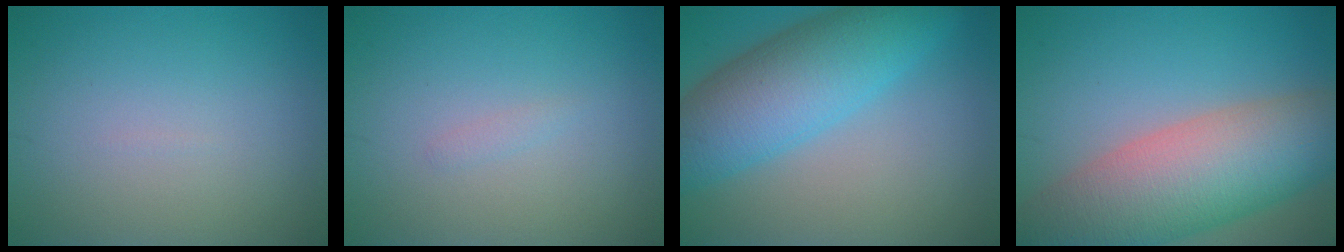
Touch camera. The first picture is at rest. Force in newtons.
{"total": 0.5, "press": 0.5, "slide": 0.0}
{"total": 9.1, "press": 9.1, "slide": 0.1}
{"total": 11.5, "press": 11.5, "slide": 0.7}